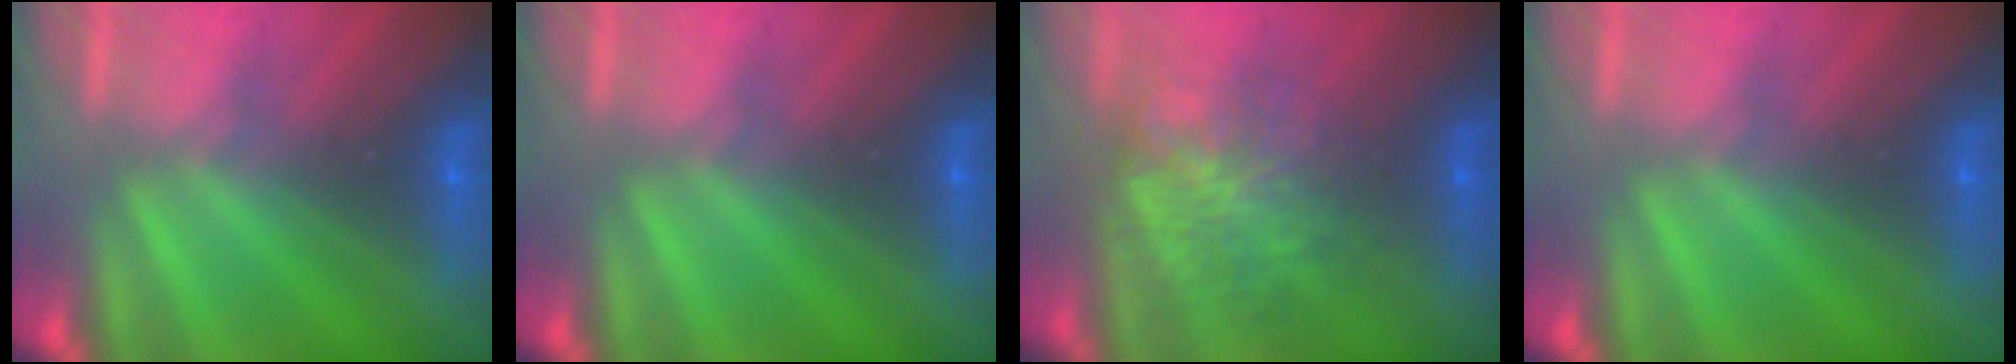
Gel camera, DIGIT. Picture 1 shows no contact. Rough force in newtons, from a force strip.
{"total": 0.0}
{"total": 6.9}
{"total": 0.0}